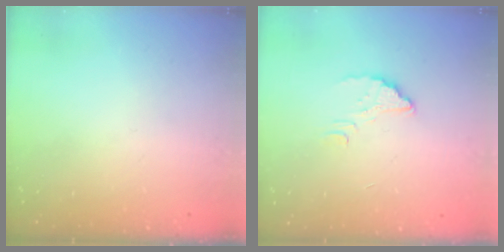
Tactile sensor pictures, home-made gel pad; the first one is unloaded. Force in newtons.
{"total": 2.4, "press": 2.4, "slide": 0.2}